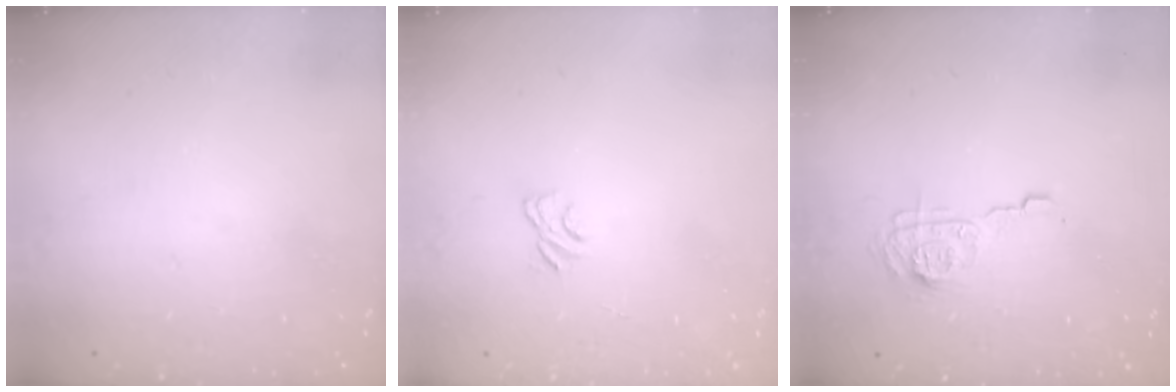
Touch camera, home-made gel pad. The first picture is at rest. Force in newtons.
{"total": 3.3, "press": 3.0, "slide": 1.3}
{"total": 9.0, "press": 9.0, "slide": 0.4}